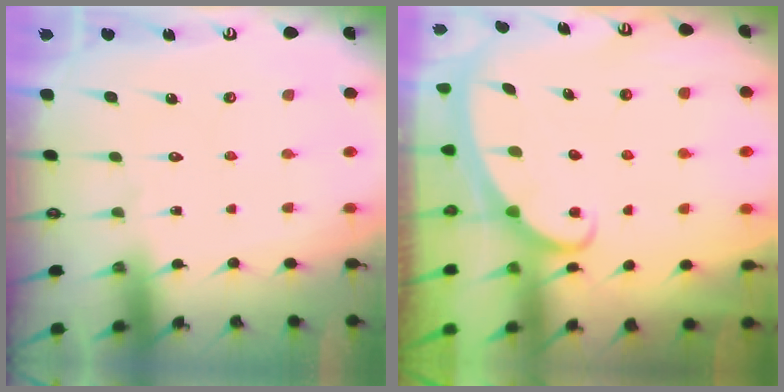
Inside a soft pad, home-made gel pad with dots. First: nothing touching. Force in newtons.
{"total": 2.3, "press": 2.3, "slide": 0.3}